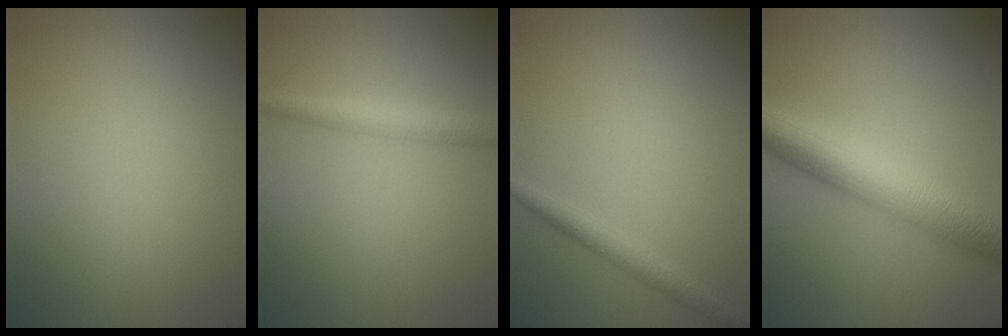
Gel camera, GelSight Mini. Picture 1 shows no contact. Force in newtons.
{"total": 2.4, "press": 2.4, "slide": 0.0}
{"total": 1.9, "press": 1.9, "slide": 0.1}
{"total": 7.2, "press": 7.2, "slide": 0.1}